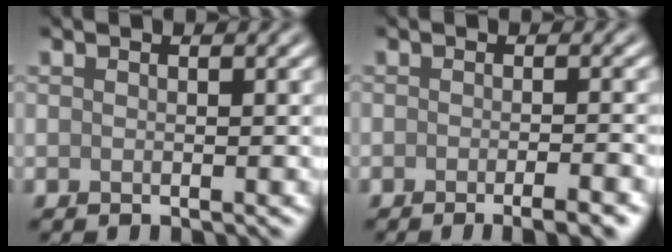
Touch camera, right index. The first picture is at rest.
{"total": 4.2, "force": [-2.4, 1.0, 3.3], "torque": [-0.029, 0.005, -0.031]}